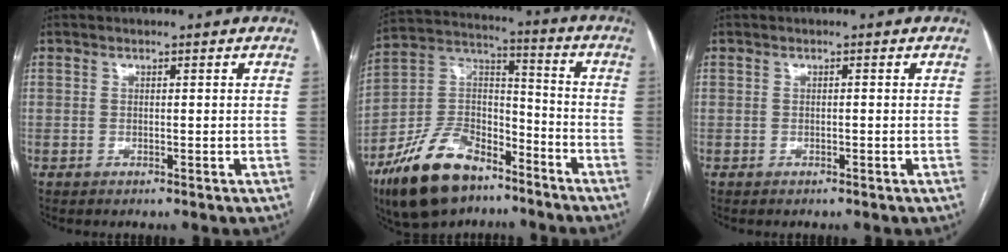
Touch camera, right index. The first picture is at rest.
{"total": 17.8, "force": [-12.0, 8.4, 10.1], "torque": [-0.207, 0.022, -0.212]}
{"total": 0.0}